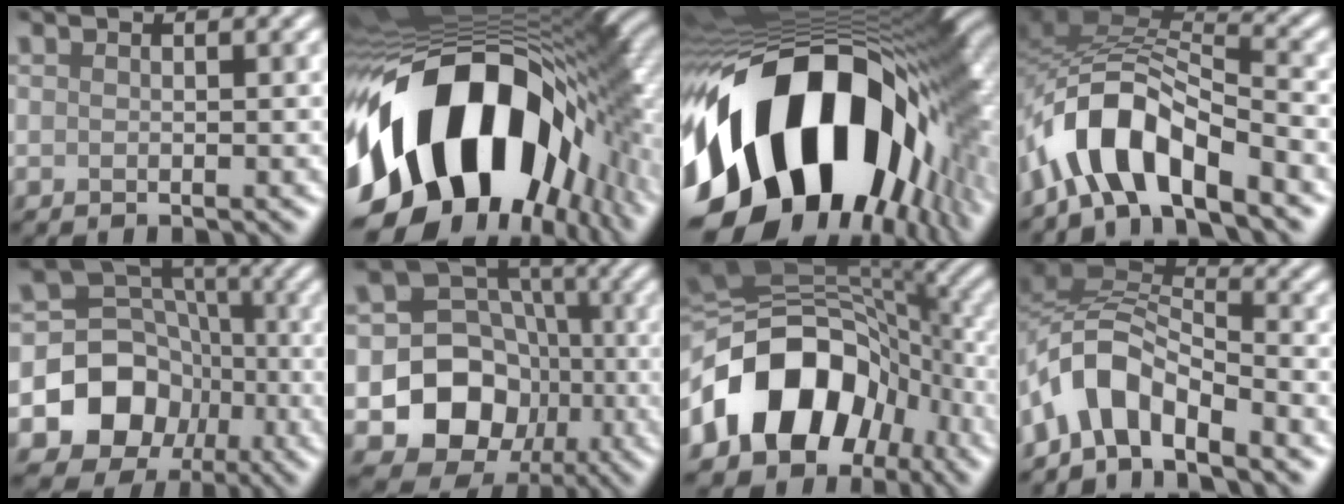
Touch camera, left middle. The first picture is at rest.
{"total": 18.5, "force": [-5.0, 11.5, 13.6], "torque": [-0.244, -0.032, -0.076]}
{"total": 20.4, "force": [-5.2, 12.3, 15.4], "torque": [-0.282, -0.054, -0.069]}
{"total": 8.1, "force": [-5.1, 2.9, 5.6], "torque": [-0.086, 0.013, -0.102]}
{"total": 8.7, "force": [-2.6, 7.5, 3.5], "torque": [-0.055, 0.003, -0.054]}
{"total": 9.8, "force": [-2.7, 8.4, 4.2], "torque": [-0.056, -0.004, -0.066]}
{"total": 12.9, "force": [-3.9, 9.5, 7.8], "torque": [-0.129, 0.016, -0.084]}
{"total": 5.4, "force": [-3.7, 2.2, 3.2], "torque": [-0.042, 0.010, -0.081]}